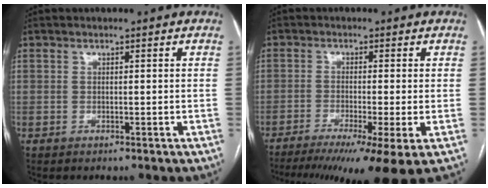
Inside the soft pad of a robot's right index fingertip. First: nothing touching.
{"total": 13.7, "force": [-9.5, -0.3, 9.8], "torque": [-0.128, -0.028, -0.148]}